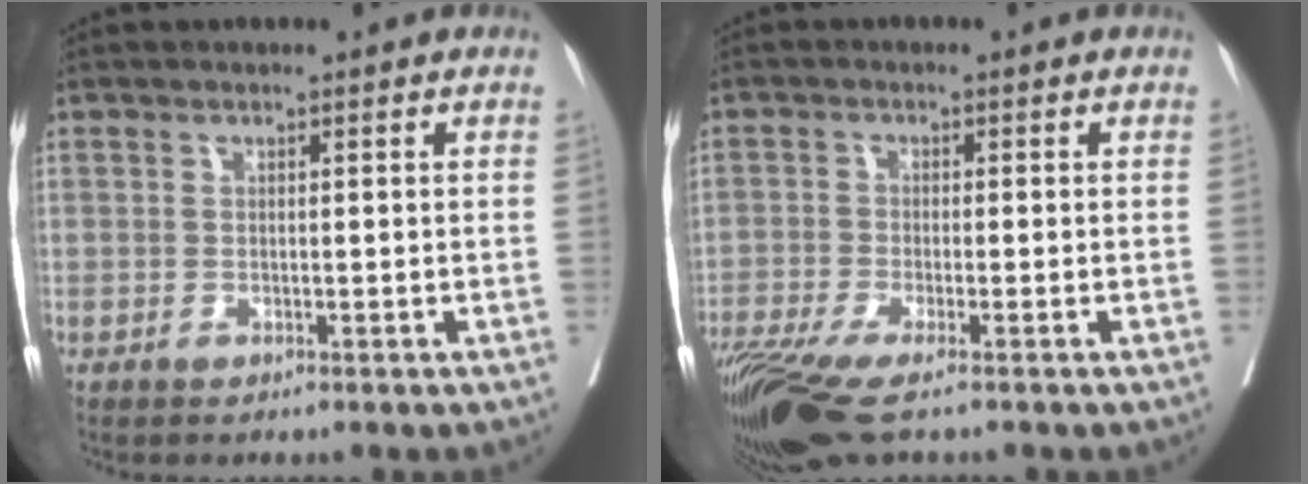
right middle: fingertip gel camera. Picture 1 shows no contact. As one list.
[{"total": 8.8, "force": [-6.4, 1.3, 6.0], "torque": [-0.109, -0.019, -0.117]}]